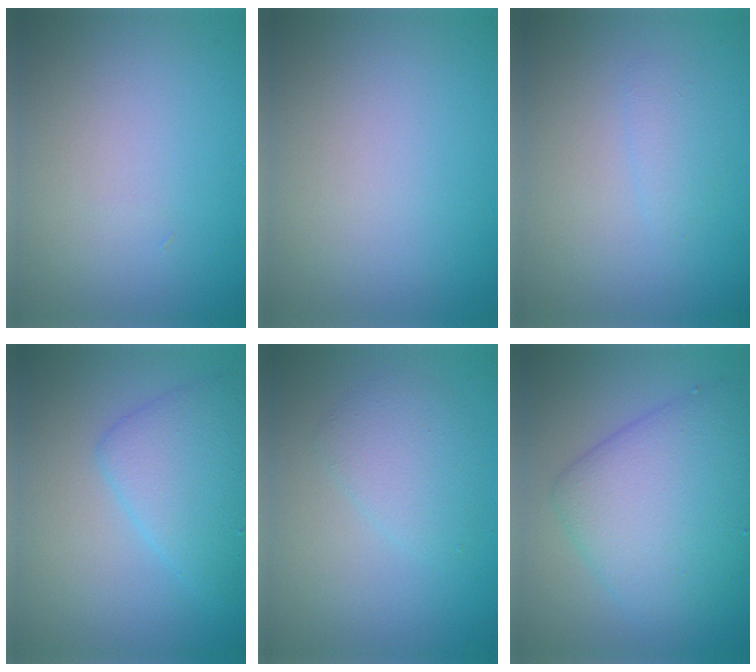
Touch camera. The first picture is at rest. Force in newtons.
{"total": 0.0}
{"total": 1.2, "press": 1.2, "slide": 0.1}
{"total": 4.6, "press": 4.5, "slide": 0.1}
{"total": 2.6, "press": 2.6, "slide": 0.2}
{"total": 7.6, "press": 7.6, "slide": 0.0}